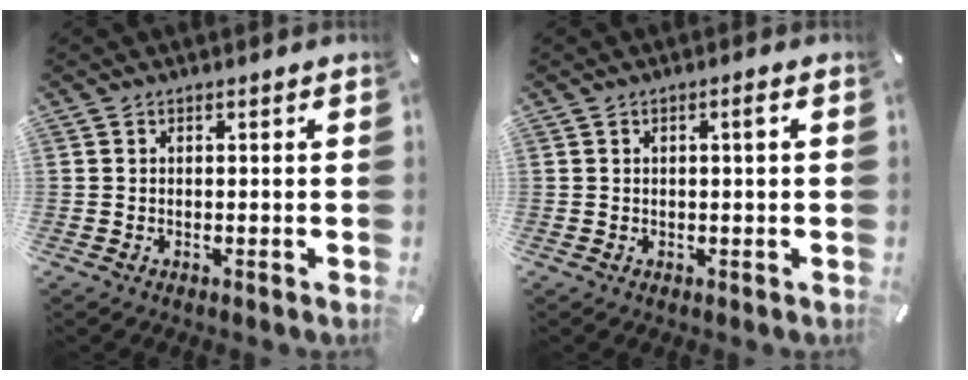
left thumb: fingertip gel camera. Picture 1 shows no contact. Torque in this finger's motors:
{"motor_torque": [-0.15, -0.05, -0.09, 0.00, 0.00]}